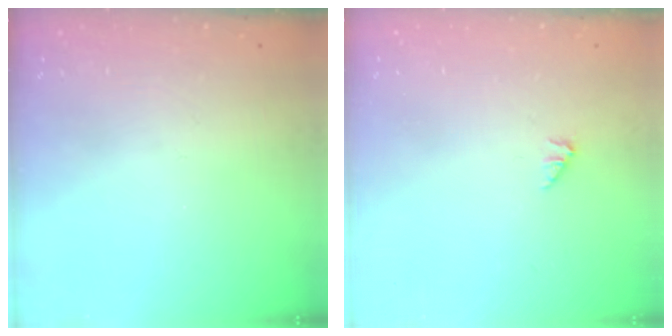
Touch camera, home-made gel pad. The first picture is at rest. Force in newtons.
{"total": 0.0}